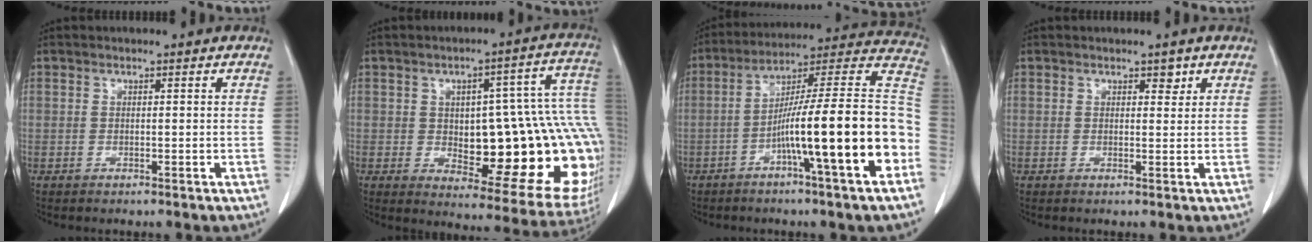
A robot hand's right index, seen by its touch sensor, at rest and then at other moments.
{"total": 24.3, "force": [-1.4, 7.0, 23.2], "torque": [-0.220, 0.033, 0.009]}
{"total": 20.6, "force": [-6.3, -0.1, 19.6], "torque": [-0.252, 0.018, -0.105]}
{"total": 1.5, "force": [1.0, 0.8, 0.8], "torque": [-0.005, -0.004, 0.011]}